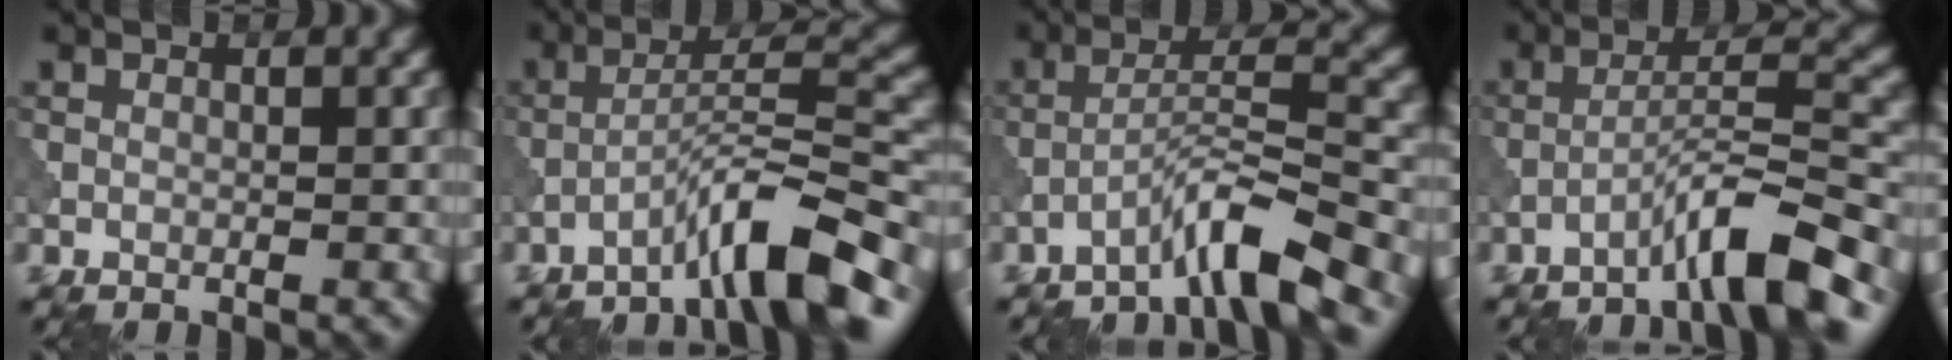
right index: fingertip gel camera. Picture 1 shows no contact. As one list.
[{"total": 7.9, "force": [-5.4, 1.1, 5.7], "torque": [-0.086, 0.021, -0.094]}, {"total": 5.6, "force": [-4.2, 0.3, 3.7], "torque": [-0.060, 0.017, -0.083]}, {"total": 6.7, "force": [-4.7, 0.6, 4.7], "torque": [-0.069, 0.021, -0.085]}]